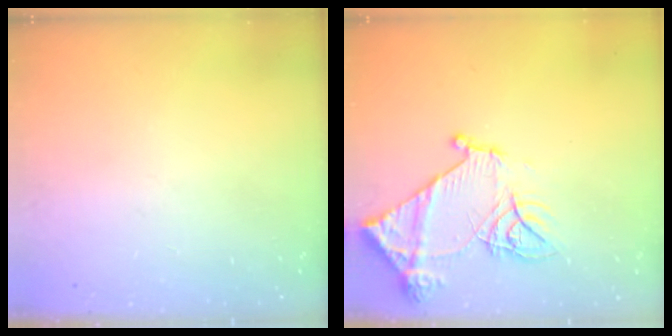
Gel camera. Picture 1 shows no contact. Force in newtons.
{"total": 14.8, "press": 14.7, "slide": 1.6}